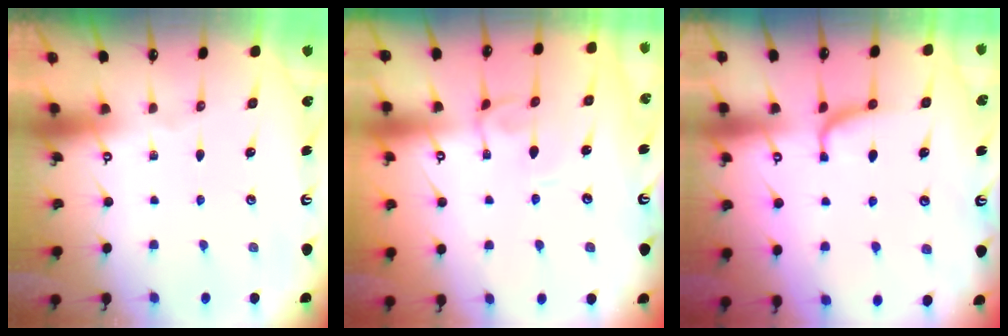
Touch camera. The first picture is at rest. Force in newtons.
{"total": 3.5, "press": 3.5, "slide": 0.1}
{"total": 1.4, "press": 1.4, "slide": 0.3}